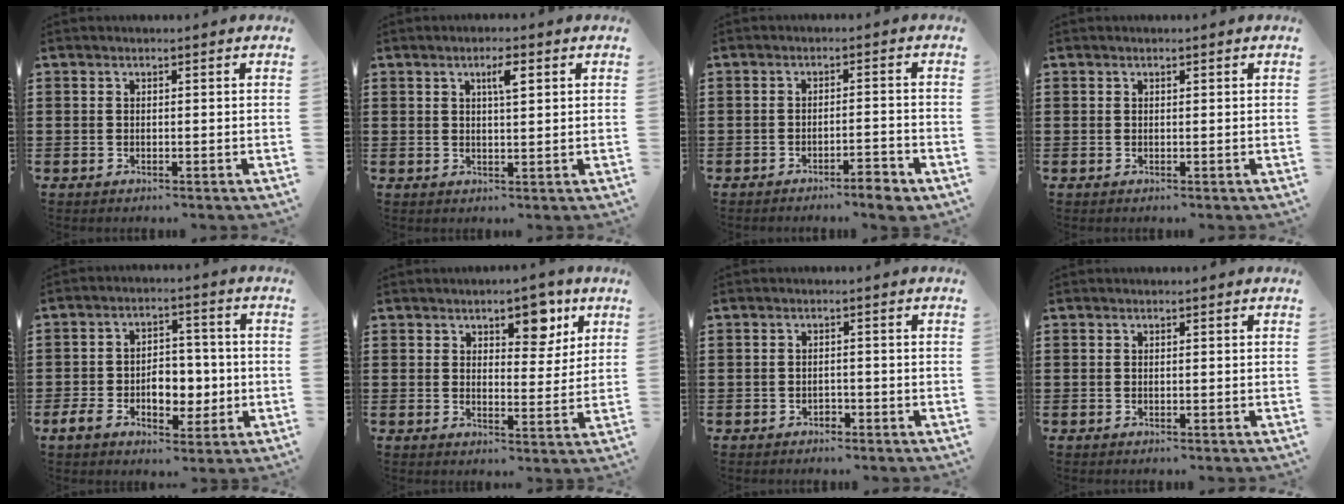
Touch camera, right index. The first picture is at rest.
{"total": 3.0, "force": [1.2, 0.5, 2.7], "torque": [-0.047, 0.003, 0.016]}
{"total": 3.6, "force": [-3.0, 0.0, 2.0], "torque": [-0.032, -0.003, -0.057]}
{"total": 0.0}
{"total": 7.3, "force": [-1.5, 5.1, 5.0], "torque": [-0.078, 0.011, -0.026]}
{"total": 6.3, "force": [4.5, 3.0, 3.3], "torque": [-0.040, -0.014, 0.071]}
{"total": 1.0, "force": [-0.9, 0.4, 0.0], "torque": [-0.004, -0.002, -0.020]}
{"total": 0.0}